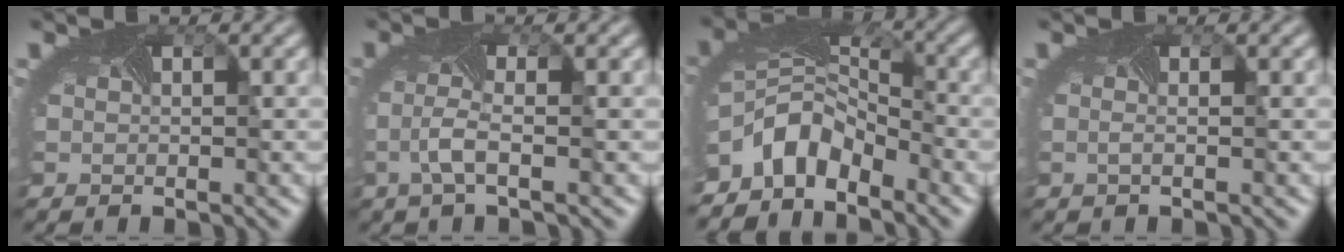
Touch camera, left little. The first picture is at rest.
{"total": 2.0, "force": [-0.6, 0.1, 1.9], "torque": [-0.054, -0.001, -0.014]}
{"total": 5.6, "force": [-3.8, 3.1, 2.7], "torque": [-0.053, -0.005, -0.076]}
{"total": 0.6, "force": [-0.2, -0.2, 0.5], "torque": [-0.011, -0.001, -0.005]}